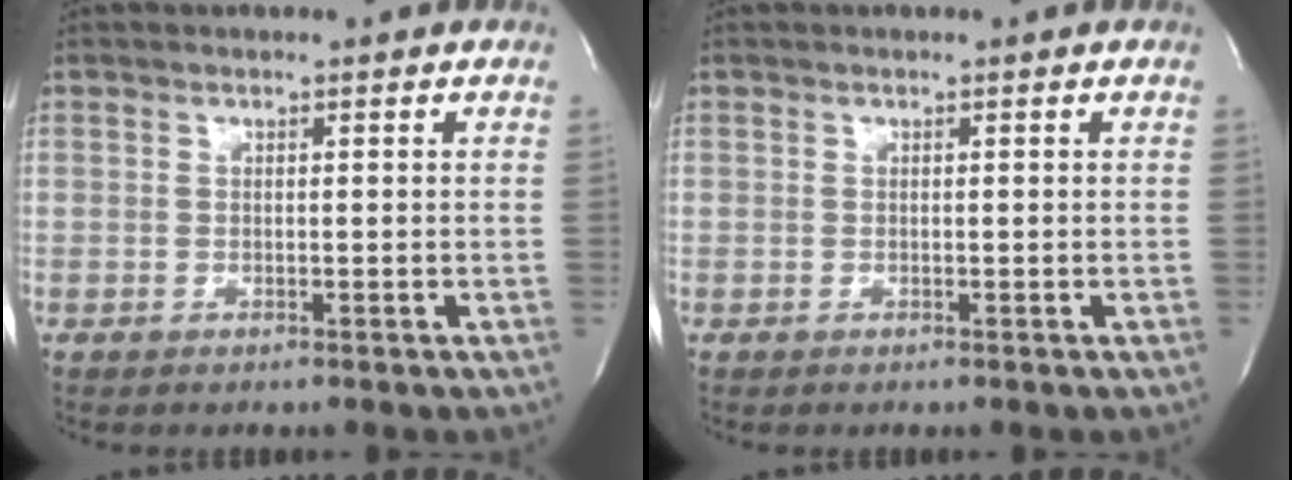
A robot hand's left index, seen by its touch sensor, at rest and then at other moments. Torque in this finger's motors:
{"motor_torque": [0.00, 0.00, -0.01, 0.00]}